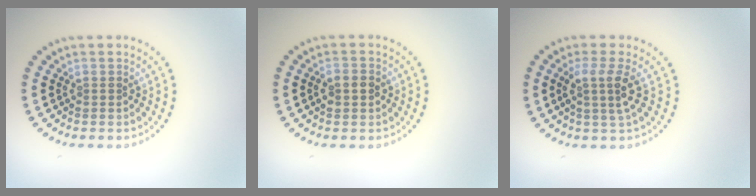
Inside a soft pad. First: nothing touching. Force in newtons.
{"total": 2.2, "press": 2.2, "slide": 0.1}
{"total": 2.5, "press": 1.9, "slide": 1.7}